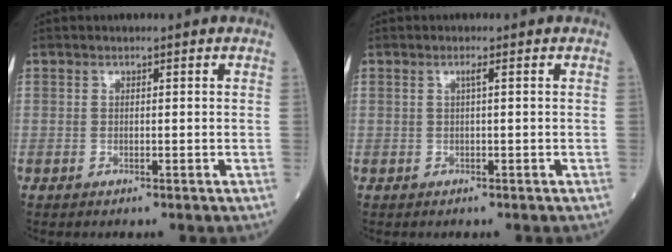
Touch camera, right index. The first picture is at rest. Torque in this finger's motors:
{"motor_torque": [0.13, 0.06, 0.09, 0.03]}